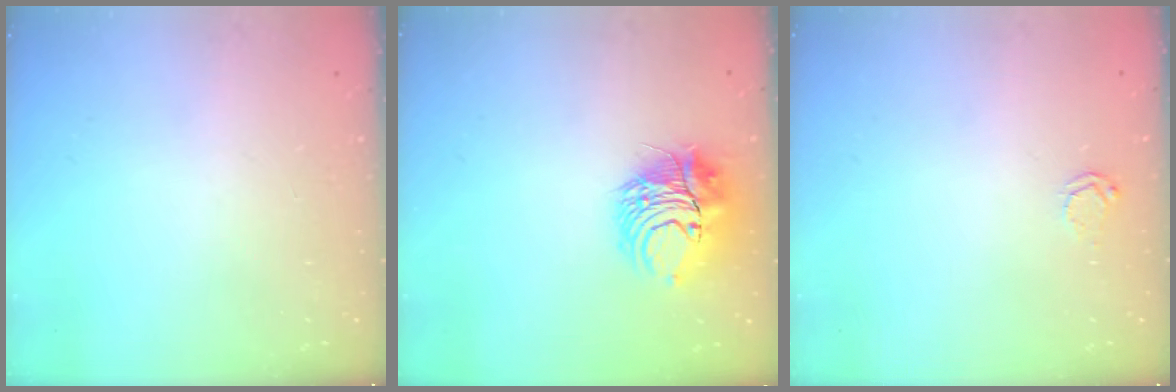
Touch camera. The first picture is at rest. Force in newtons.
{"total": 10.8, "press": 10.8, "slide": 0.3}
{"total": 3.7, "press": 3.7, "slide": 0.4}